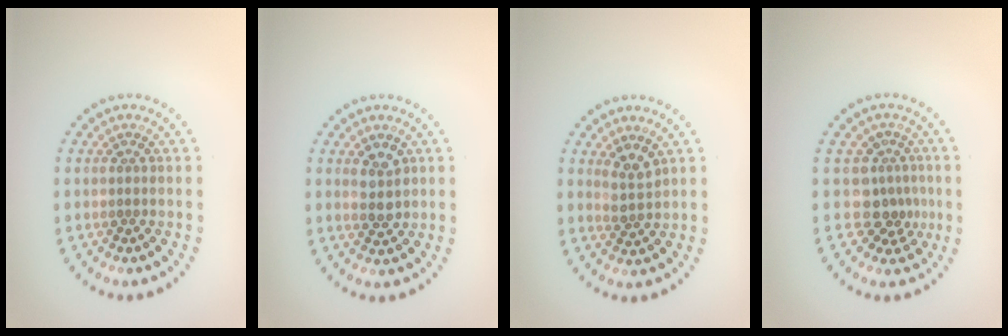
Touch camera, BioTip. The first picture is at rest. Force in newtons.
{"total": 2.3, "press": 2.3, "slide": 0.6}
{"total": 1.9, "press": 1.5, "slide": 1.1}
{"total": 3.0, "press": 2.2, "slide": 2.1}